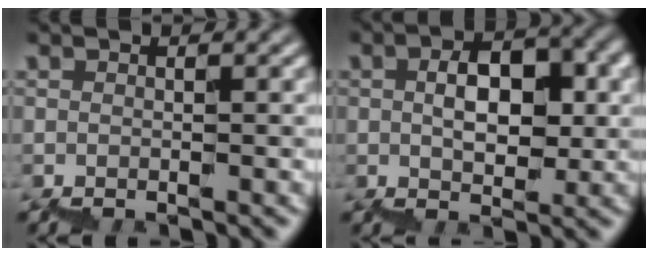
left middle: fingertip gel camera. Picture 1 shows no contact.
{"total": 4.6, "force": [1.9, 2.4, 3.5], "torque": [-0.047, 0.020, 0.028]}